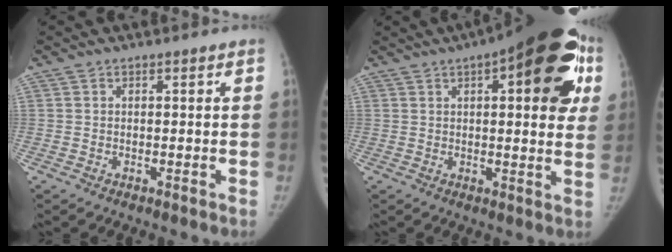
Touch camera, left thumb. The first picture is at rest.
{"total": 24.1, "force": [8.7, 8.7, 20.7], "torque": [-0.244, 0.009, 0.107]}